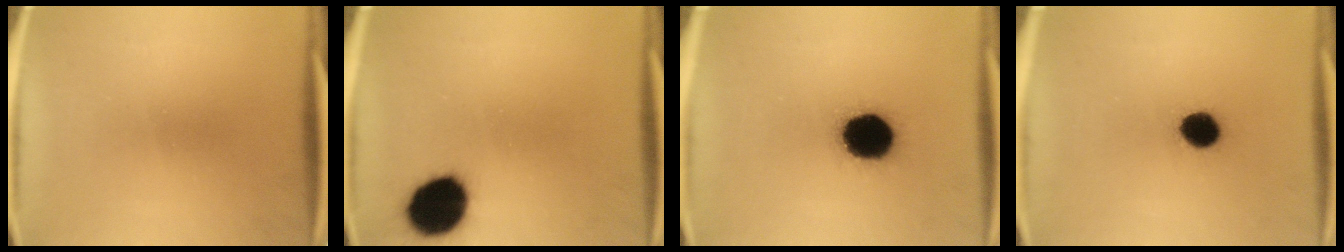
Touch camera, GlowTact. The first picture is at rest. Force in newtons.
{"total": 14.1}
{"total": 17.0}
{"total": 6.9}